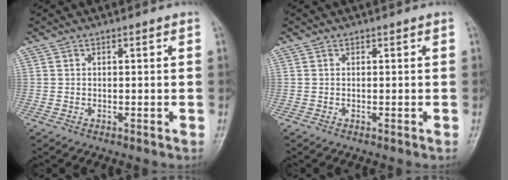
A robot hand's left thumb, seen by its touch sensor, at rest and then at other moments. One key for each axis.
{"total": 0.0}